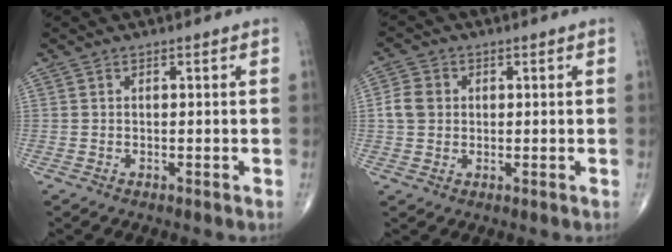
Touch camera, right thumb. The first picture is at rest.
{"total": 4.7, "force": [0.4, 4.0, 2.4], "torque": [-0.039, 0.007, 0.002]}